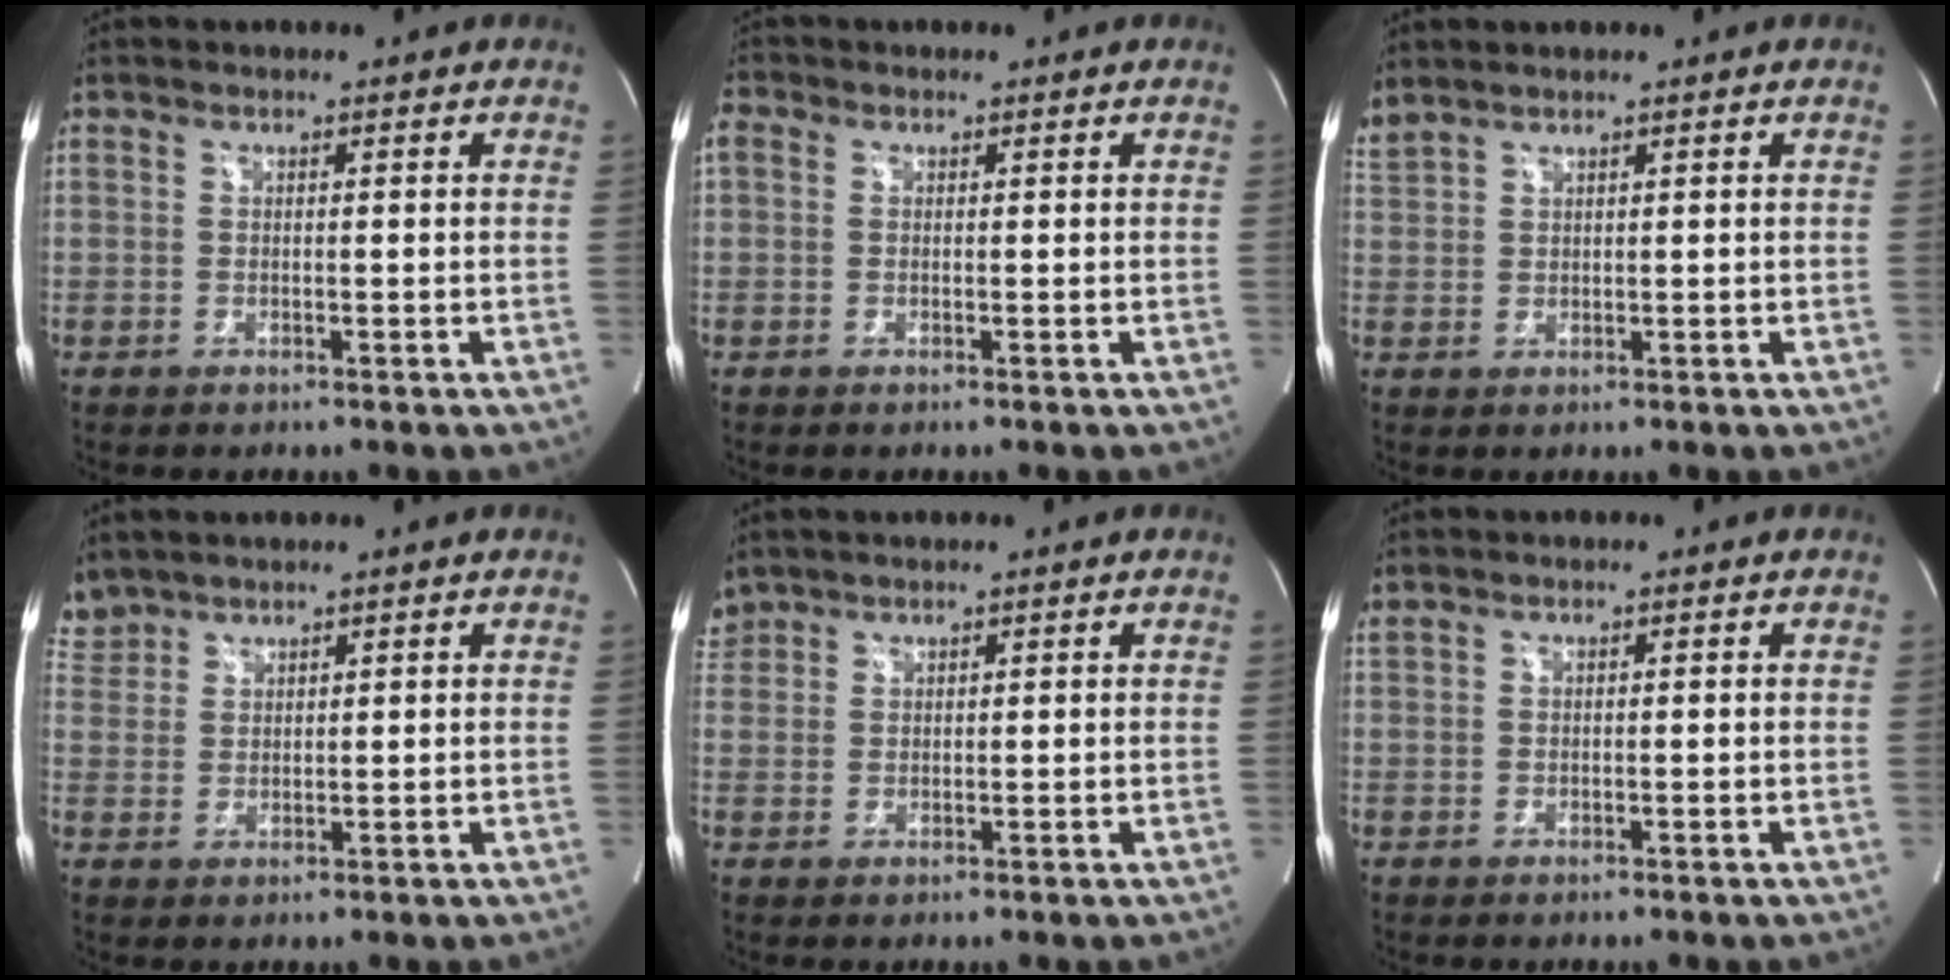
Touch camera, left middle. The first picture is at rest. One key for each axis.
{"total": 1.4, "fx": 0.5, "fy": 1.2, "fz": 0.6, "tx": -0.017, "ty": 0.013, "tz": 0.008}
{"total": 2.3, "fx": 2.2, "fy": 0.1, "fz": 0.6, "tx": -0.028, "ty": 0.021, "tz": 0.055}
{"total": 3.7, "fx": 3.5, "fy": 1.2, "fz": -0.2, "tx": -0.003, "ty": 0.016, "tz": 0.079}
{"total": 2.4, "fx": 2.2, "fy": 1.0, "fz": -0.2, "tx": 0.001, "ty": 0.014, "tz": 0.046}
{"total": 0.7, "fx": 0.6, "fy": 0.0, "fz": 0.2, "tx": -0.022, "ty": 0.018, "tz": 0.021}